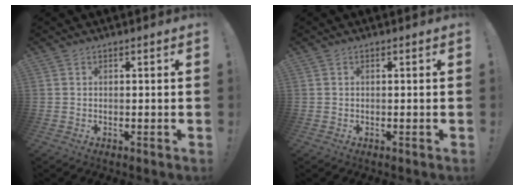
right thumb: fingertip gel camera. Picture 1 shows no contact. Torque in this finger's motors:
{"motor_torque": [-0.25, 0.01, -0.09, 0.44, -0.03]}